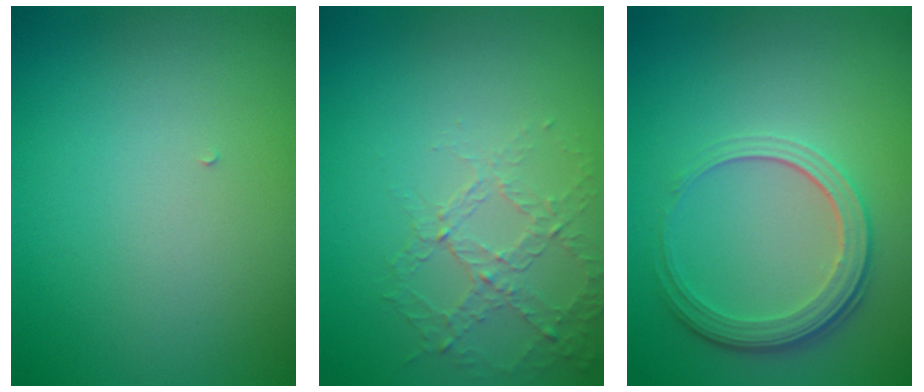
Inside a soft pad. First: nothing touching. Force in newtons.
{"total": 1.6, "press": 1.1, "slide": 1.2}
{"total": 3.8, "press": 2.8, "slide": 2.6}